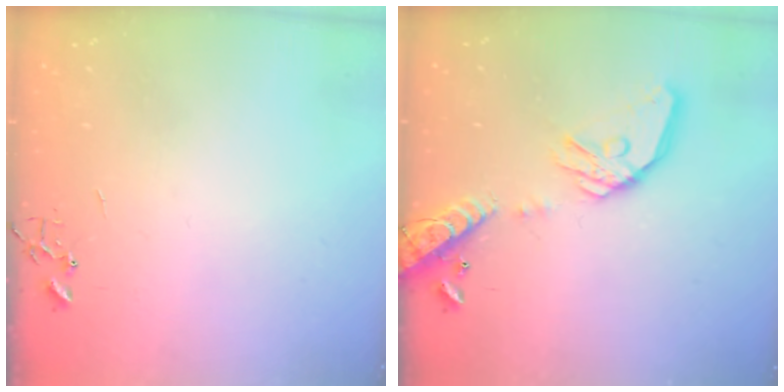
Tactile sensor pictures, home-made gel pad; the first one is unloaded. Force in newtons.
{"total": 17.0, "press": 16.8, "slide": 2.6}